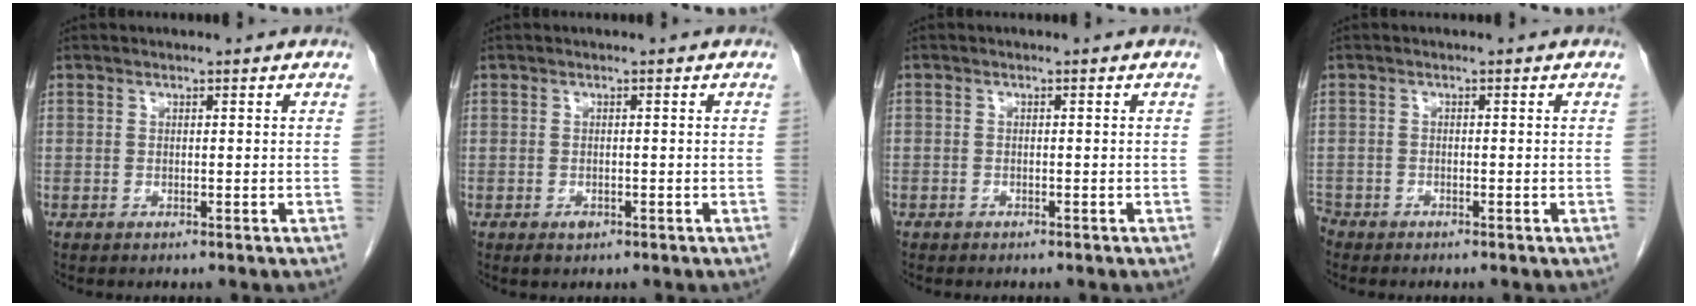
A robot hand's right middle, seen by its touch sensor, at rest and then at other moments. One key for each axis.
{"total": 1.1, "fx": -0.7, "fy": 0.6, "fz": 0.7, "tx": -0.012, "ty": 0.000, "tz": -0.006}
{"total": 0.7, "fx": -0.5, "fy": 0.4, "fz": 0.1, "tx": -0.009, "ty": 0.001, "tz": -0.010}
{"total": 2.1, "fx": -1.9, "fy": 0.8, "fz": 0.2, "tx": -0.006, "ty": -0.002, "tz": -0.036}